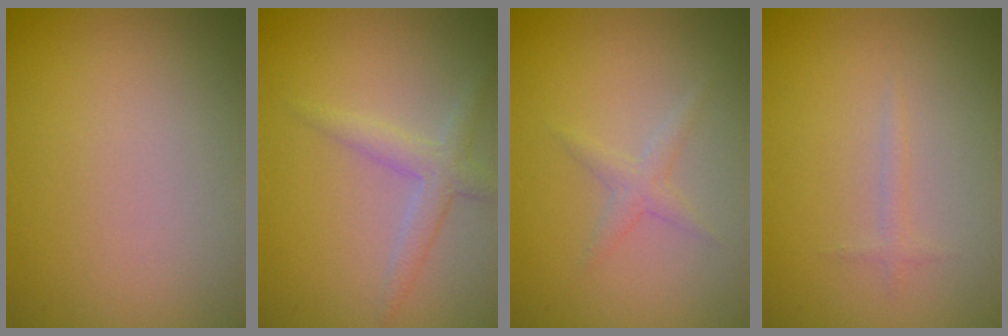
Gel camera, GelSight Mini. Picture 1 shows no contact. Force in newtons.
{"total": 2.4, "press": 2.4, "slide": 0.1}
{"total": 1.8, "press": 1.8, "slide": 0.1}
{"total": 0.7, "press": 0.7, "slide": 0.0}